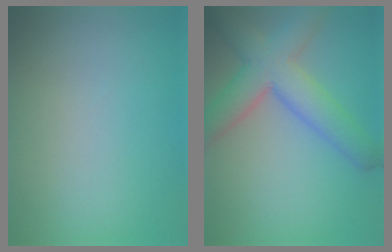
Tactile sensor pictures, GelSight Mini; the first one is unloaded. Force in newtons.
{"total": 6.8, "press": 6.8, "slide": 0.3}